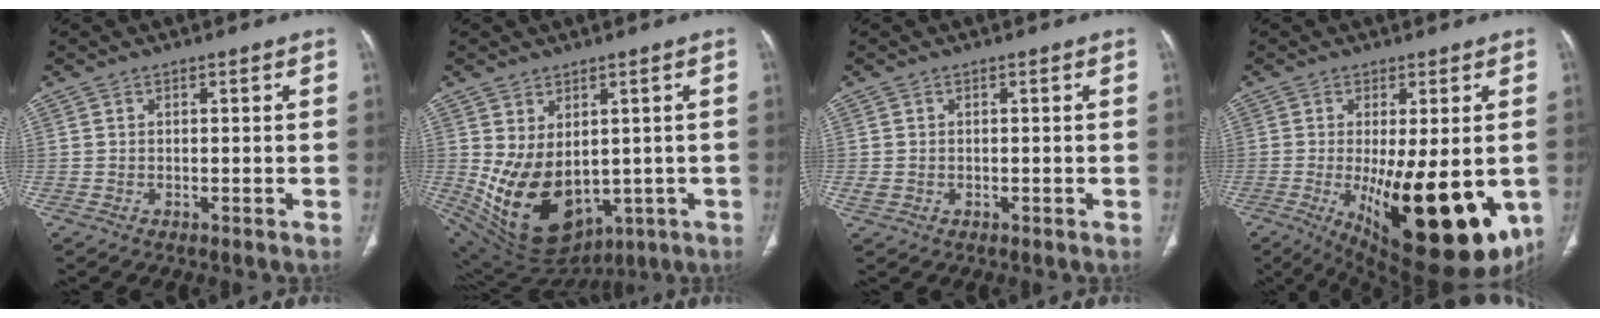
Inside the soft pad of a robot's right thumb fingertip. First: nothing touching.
{"total": 15.9, "force": [-1.1, 10.8, 11.6], "torque": [-0.188, -0.018, 0.024]}
{"total": 1.5, "force": [-0.2, 1.3, 0.8], "torque": [-0.022, 0.000, 0.000]}
{"total": 22.8, "force": [-5.7, 8.1, 20.5], "torque": [-0.255, -0.038, -0.058]}